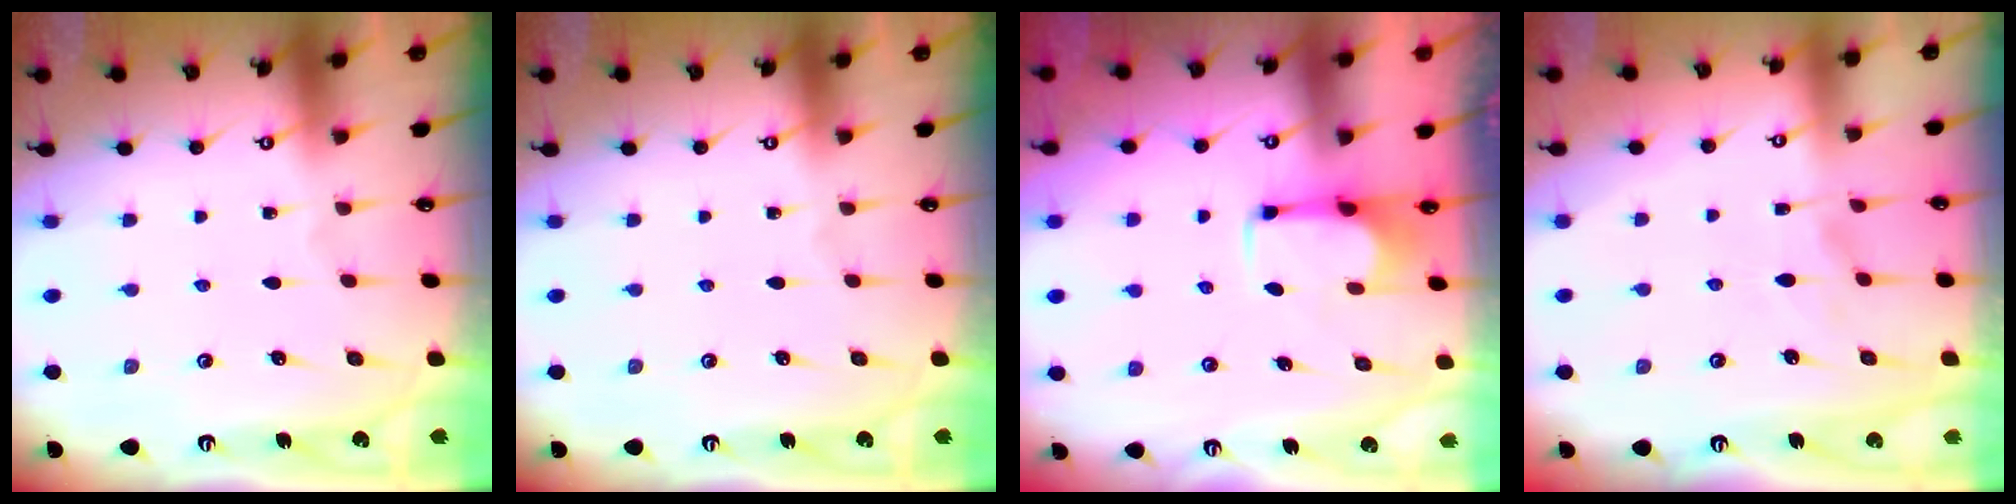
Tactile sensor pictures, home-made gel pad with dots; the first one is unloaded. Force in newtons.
{"total": 0.0}
{"total": 2.6, "press": 2.5, "slide": 0.9}
{"total": 3.5, "press": 3.4, "slide": 1.1}